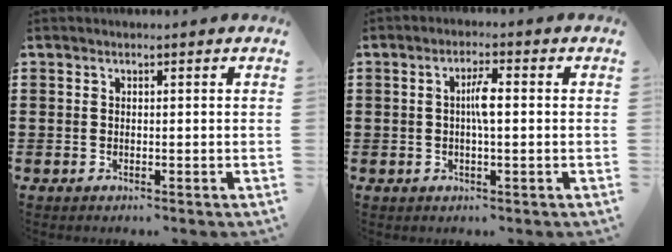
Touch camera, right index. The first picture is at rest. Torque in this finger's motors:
{"motor_torque": [0.57, -0.44, 0.35, 0.06]}